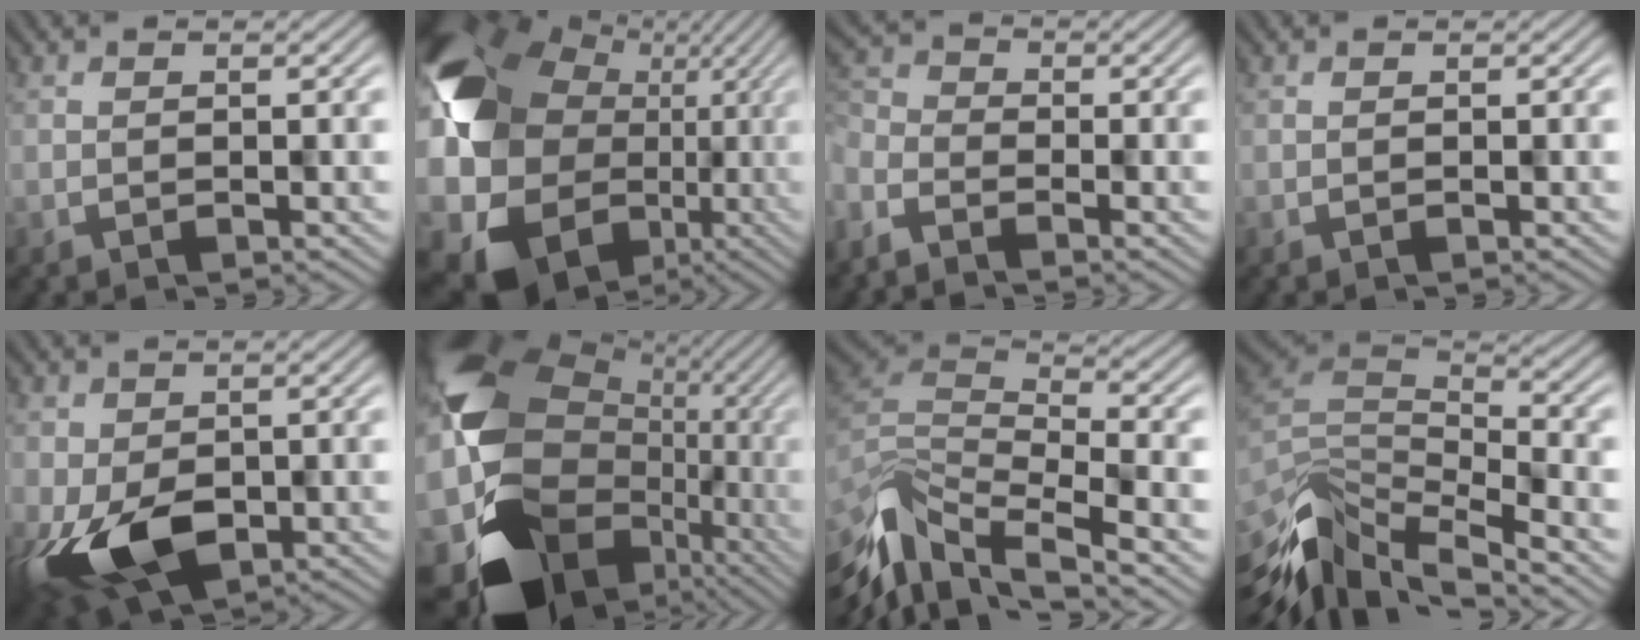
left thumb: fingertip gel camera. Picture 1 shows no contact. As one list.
[{"total": 18.1, "force": [0.5, 14.9, 10.3], "torque": [-0.233, -0.034, 0.042]}, {"total": 4.3, "force": [-3.6, 2.0, 1.1], "torque": [-0.037, -0.008, -0.088]}, {"total": 0.0}, {"total": 12.6, "force": [-4.5, 7.1, 9.4], "torque": [-0.192, -0.032, -0.065]}, {"total": 19.2, "force": [-1.3, 14.7, 12.3], "torque": [-0.261, -0.029, 0.030]}, {"total": 12.2, "force": [-7.5, 4.8, 8.3], "torque": [-0.205, -0.021, -0.123]}, {"total": 11.1, "force": [-7.0, 4.2, 7.4], "torque": [-0.186, -0.014, -0.120]}]